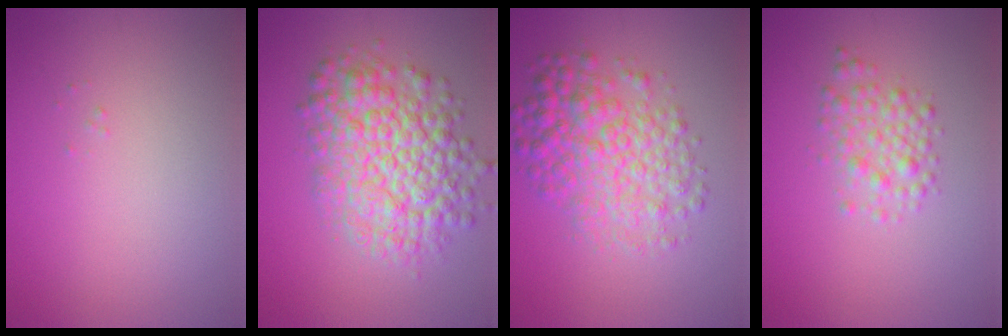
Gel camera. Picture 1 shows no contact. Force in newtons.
{"total": 8.0, "press": 8.0, "slide": 0.2}
{"total": 6.1, "press": 6.1, "slide": 0.0}
{"total": 2.6, "press": 2.6, "slide": 0.0}